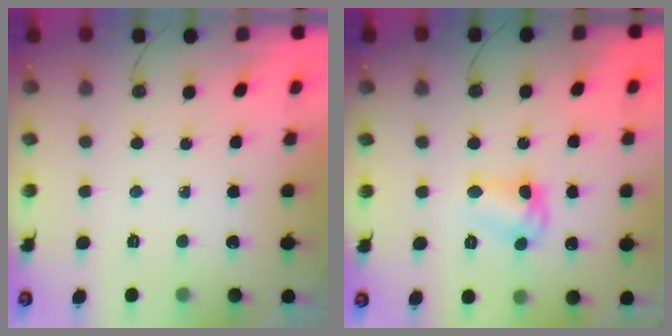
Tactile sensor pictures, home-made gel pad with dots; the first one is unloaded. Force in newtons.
{"total": 9.2, "press": 9.1, "slide": 0.8}